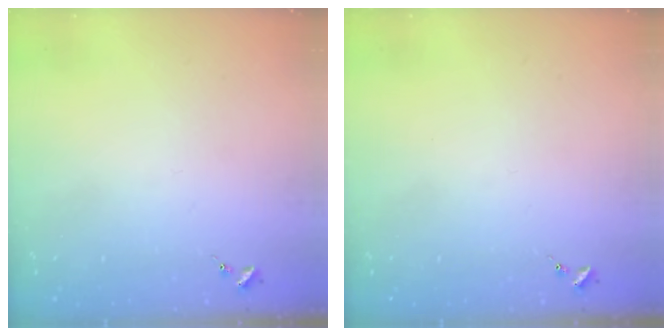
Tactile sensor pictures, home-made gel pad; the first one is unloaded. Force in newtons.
{"total": 0.0}